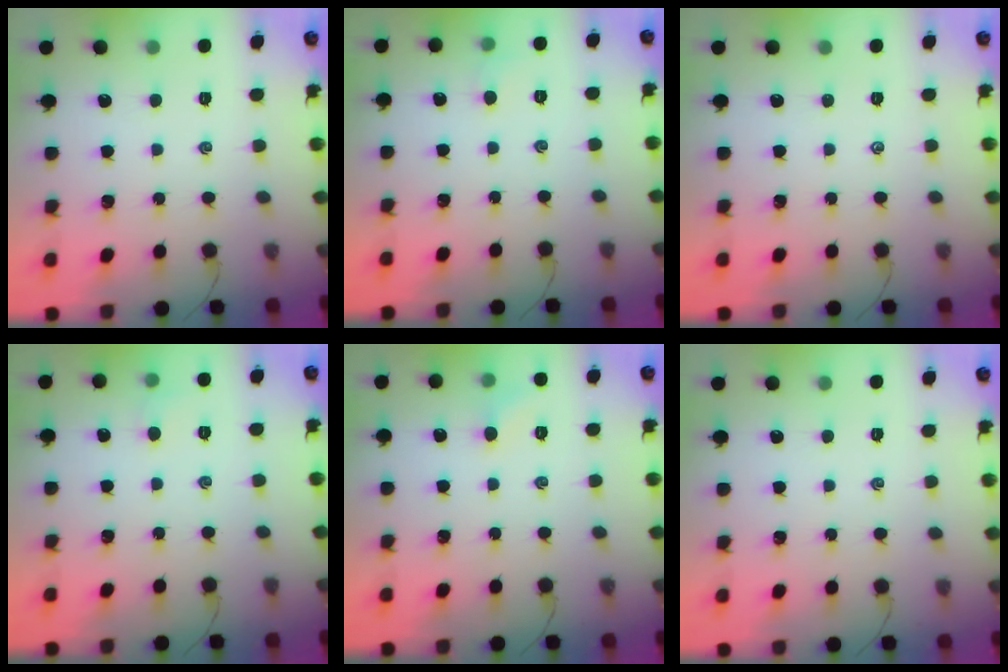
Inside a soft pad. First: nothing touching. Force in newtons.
{"total": 3.9, "press": 3.7, "slide": 1.2}
{"total": 0.0}
{"total": 3.9, "press": 3.7, "slide": 1.2}
{"total": 4.4, "press": 4.1, "slide": 1.4}
{"total": 0.0}